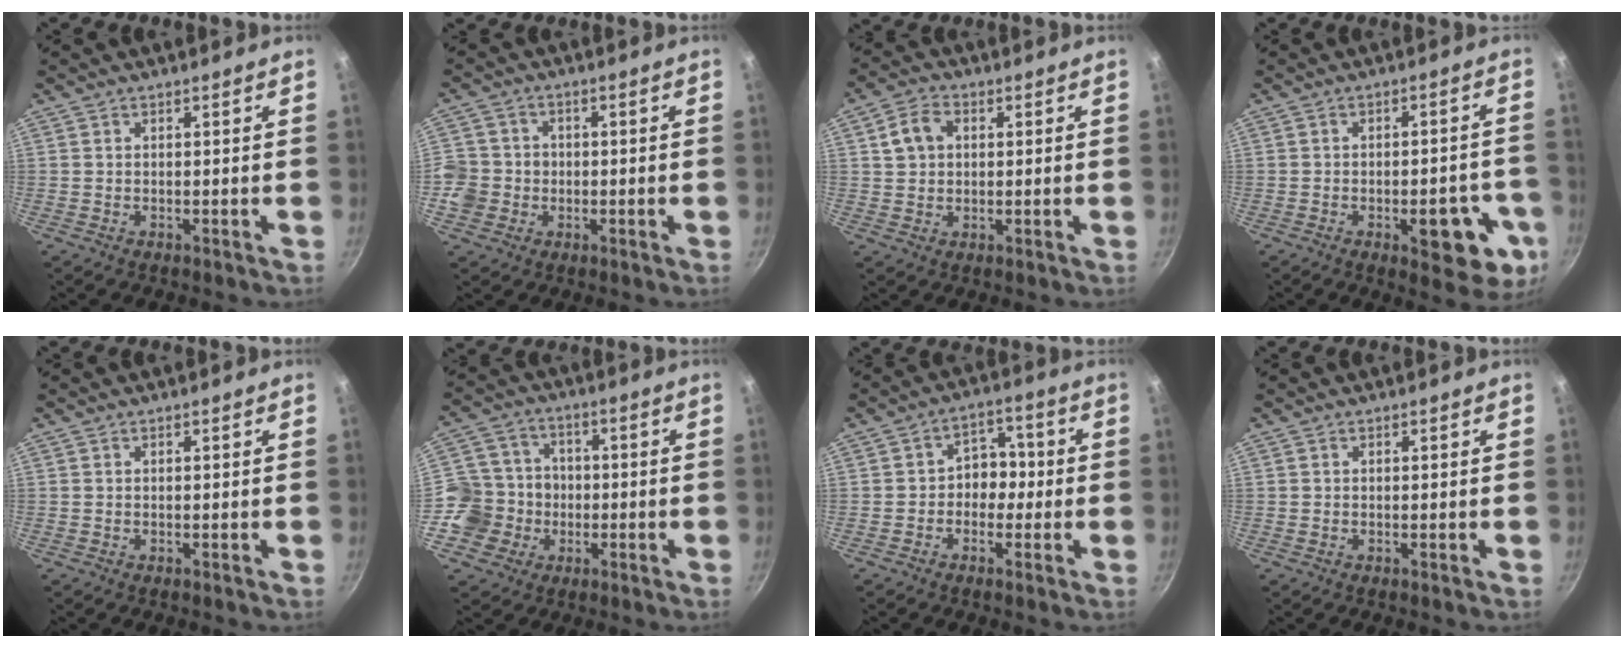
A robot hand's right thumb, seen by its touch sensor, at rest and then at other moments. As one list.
[{"total": 7.0, "force": [-1.4, 6.6, 1.8], "torque": [-0.015, 0.016, -0.027]}, {"total": 5.9, "force": [1.5, 4.4, 3.5], "torque": [-0.055, 0.007, 0.024]}, {"total": 11.8, "force": [-4.6, 4.3, 9.9], "torque": [-0.100, 0.025, -0.051]}, {"total": 0.0}, {"total": 11.4, "force": [-2.8, 10.8, 2.7], "torque": [-0.020, 0.030, -0.051]}, {"total": 6.3, "force": [-0.8, 4.9, 3.9], "torque": [-0.016, 0.026, -0.026]}, {"total": 0.0}]